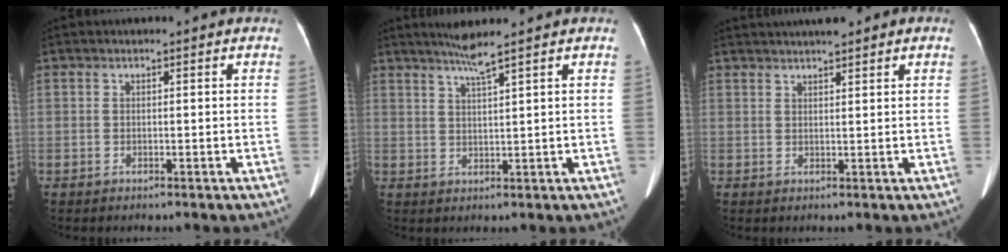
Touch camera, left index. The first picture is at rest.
{"total": 3.4, "force": [2.6, -1.1, 1.8], "torque": [-0.037, -0.004, 0.053]}
{"total": 5.0, "force": [4.2, 0.8, 2.7], "torque": [-0.037, 0.029, 0.065]}